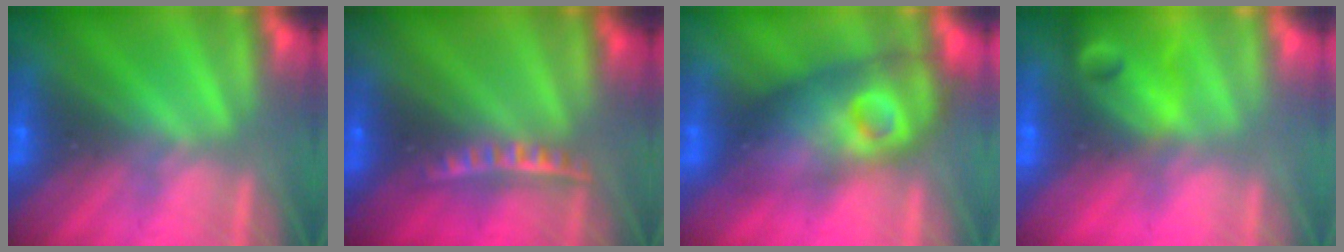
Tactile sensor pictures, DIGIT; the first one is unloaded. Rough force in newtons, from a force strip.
{"total": 8.6}
{"total": 3.9}
{"total": 10.7}